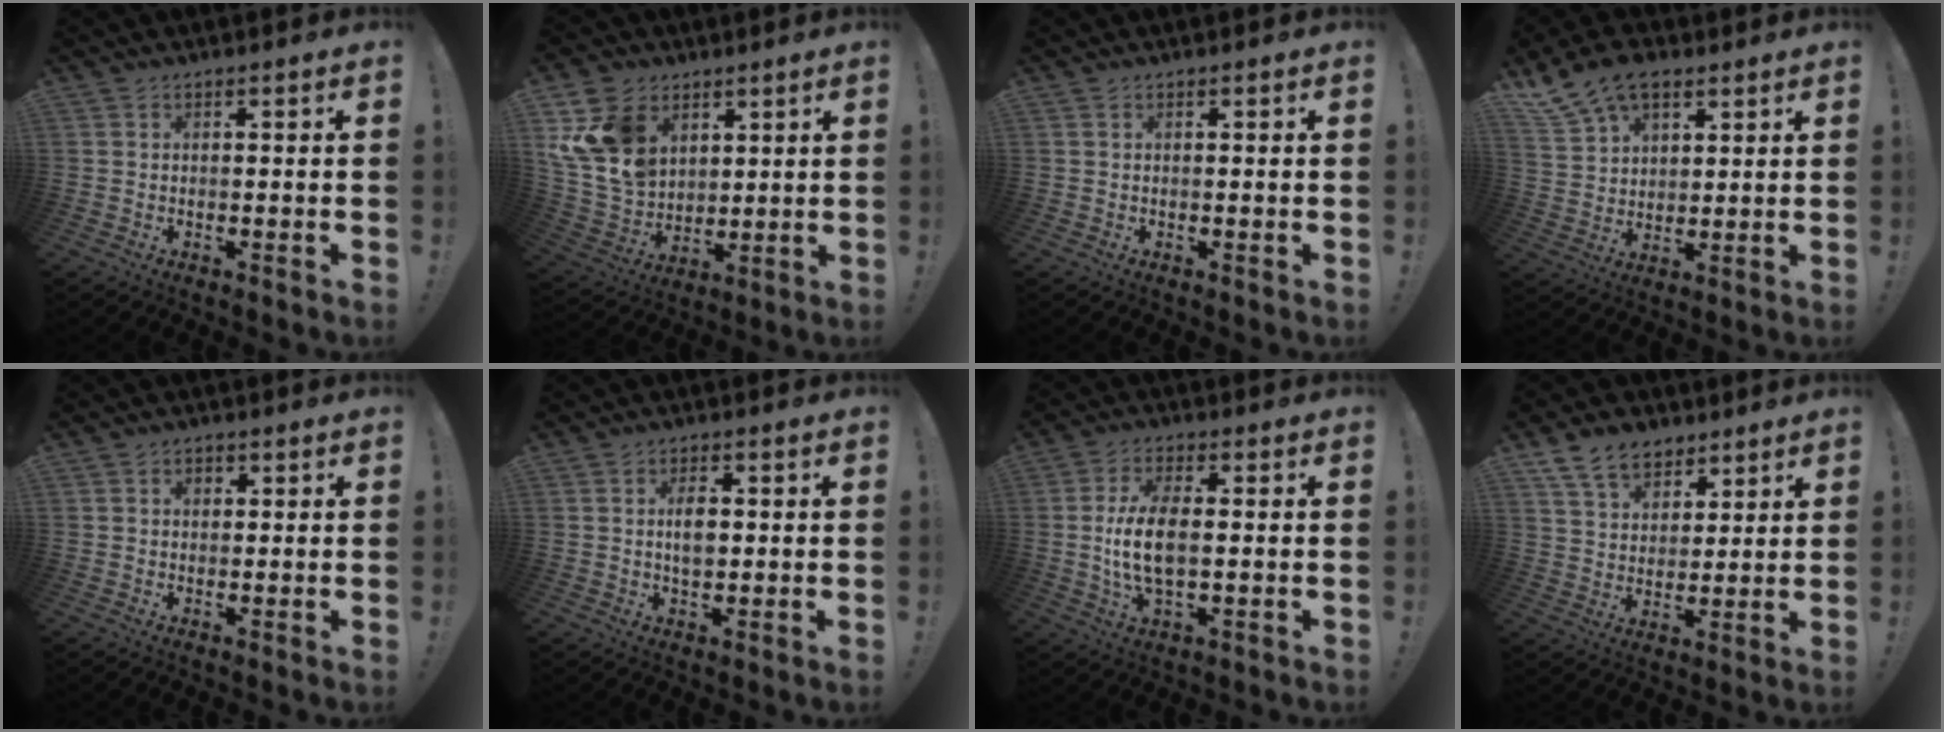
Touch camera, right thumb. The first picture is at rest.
{"total": 16.3, "force": [7.0, 12.0, 8.5], "torque": [-0.180, -0.037, 0.138]}
{"total": 0.0}
{"total": 12.0, "force": [7.9, 7.2, 5.6], "torque": [-0.113, -0.033, 0.156]}
{"total": 1.5, "force": [0.4, 1.3, 0.8], "torque": [-0.008, 0.001, 0.006]}
{"total": 4.9, "force": [0.4, 2.8, 3.9], "torque": [-0.062, 0.000, -0.001]}
{"total": 11.1, "force": [-0.3, 5.1, 9.9], "torque": [-0.191, -0.009, -0.009]}
{"total": 11.4, "force": [7.3, 7.5, 4.6], "torque": [-0.086, -0.033, 0.145]}